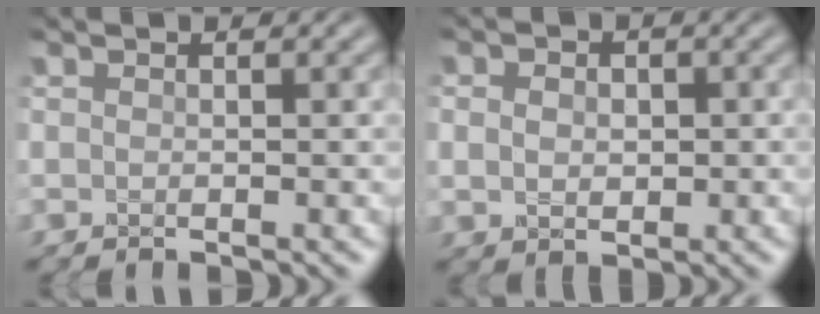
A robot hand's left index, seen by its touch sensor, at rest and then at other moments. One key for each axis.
{"total": 2.4, "fx": 0.4, "fy": 1.9, "fz": 1.4, "tx": -0.019, "ty": 0.007, "tz": 0.002}